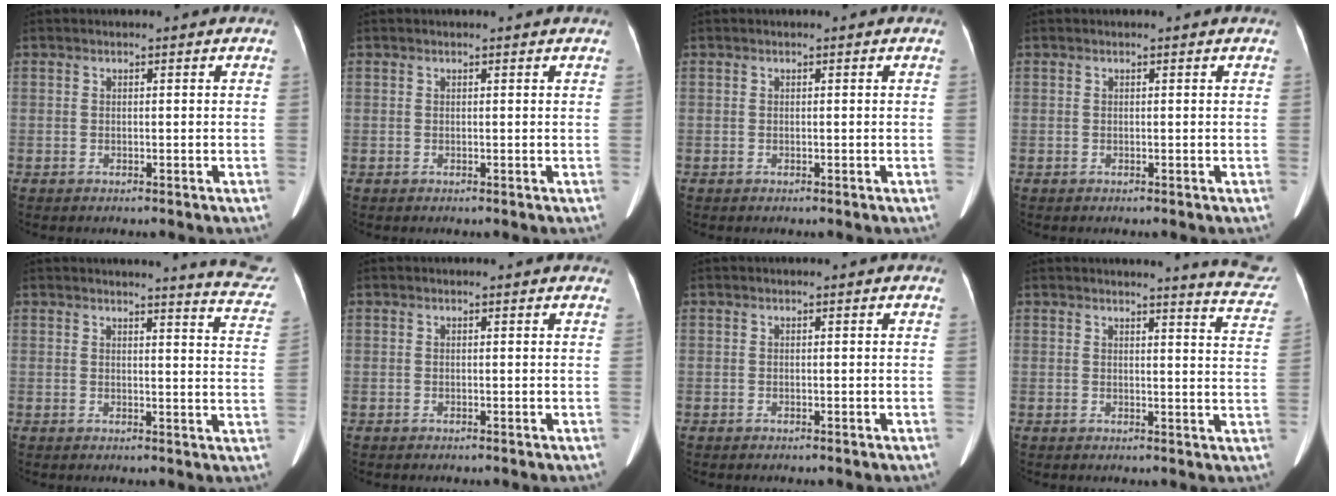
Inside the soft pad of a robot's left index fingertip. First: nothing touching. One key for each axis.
{"total": 0.9, "fx": 0.9, "fy": 0.0, "fz": 0.2, "tx": -0.009, "ty": 0.002, "tz": 0.006}
{"total": 0.0}
{"total": 0.0}
{"total": 10.2, "fx": 10.1, "fy": -0.2, "fz": 1.8, "tx": -0.004, "ty": -0.081, "tz": 0.081}
{"total": 0.8, "fx": 0.8, "fy": 0.3, "fz": 0.1, "tx": -0.009, "ty": -0.002, "tz": -0.001}
{"total": 0.0}
{"total": 9.4, "fx": 9.2, "fy": -0.2, "fz": 1.7, "tx": -0.005, "ty": -0.069, "tz": 0.074}